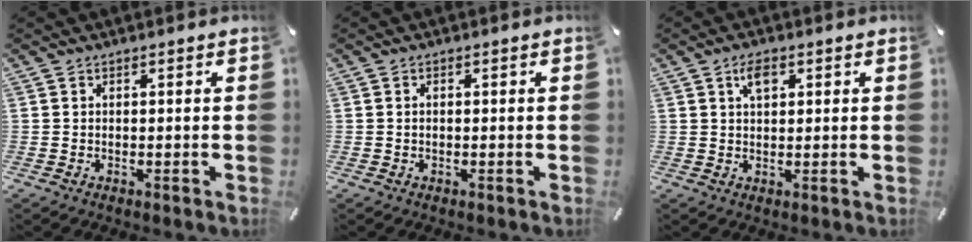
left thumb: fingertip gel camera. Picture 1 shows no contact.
{"total": 0.6, "force": [0.0, 0.3, 0.5], "torque": [-0.010, 0.002, -0.001]}
{"total": 3.6, "force": [1.7, 2.0, 2.5], "torque": [-0.039, 0.001, 0.025]}